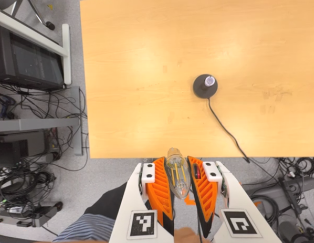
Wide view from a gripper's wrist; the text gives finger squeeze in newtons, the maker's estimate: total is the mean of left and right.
{"total": 21.7, "left": 24.3, "right": 19.0}